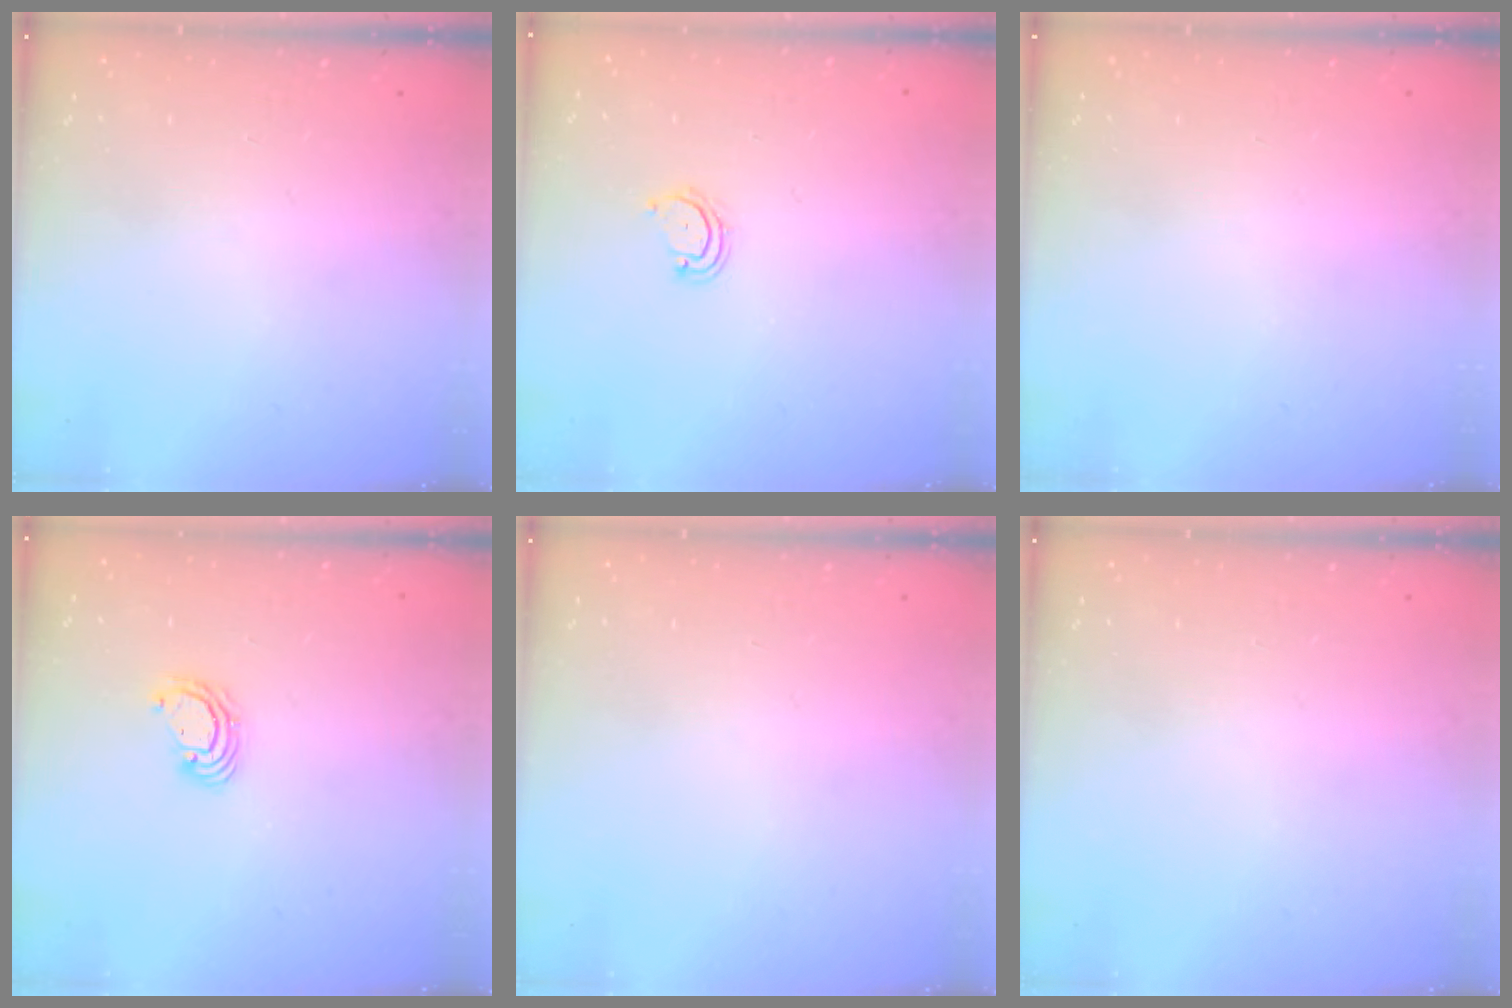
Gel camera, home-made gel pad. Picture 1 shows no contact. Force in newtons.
{"total": 4.0, "press": 3.9, "slide": 0.4}
{"total": 0.0}
{"total": 3.8, "press": 3.8, "slide": 0.1}
{"total": 0.0}
{"total": 0.0}